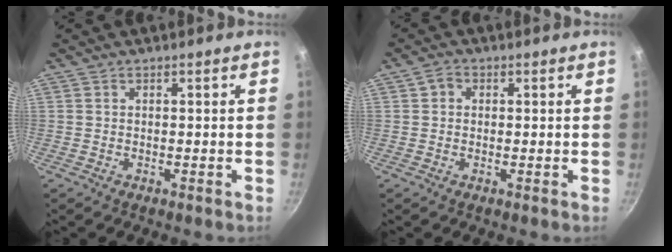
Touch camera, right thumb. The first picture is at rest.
{"total": 1.9, "force": [0.4, 1.7, 0.8], "torque": [-0.009, 0.003, 0.002]}